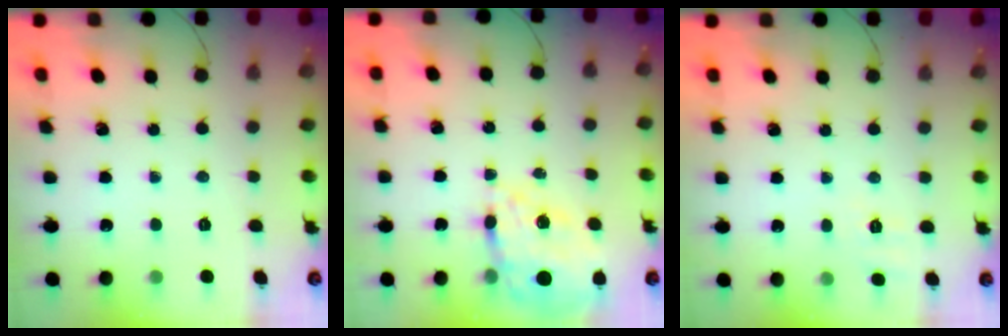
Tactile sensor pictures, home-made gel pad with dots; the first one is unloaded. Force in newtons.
{"total": 16.6, "press": 16.3, "slide": 3.3}
{"total": 6.8, "press": 6.4, "slide": 2.1}